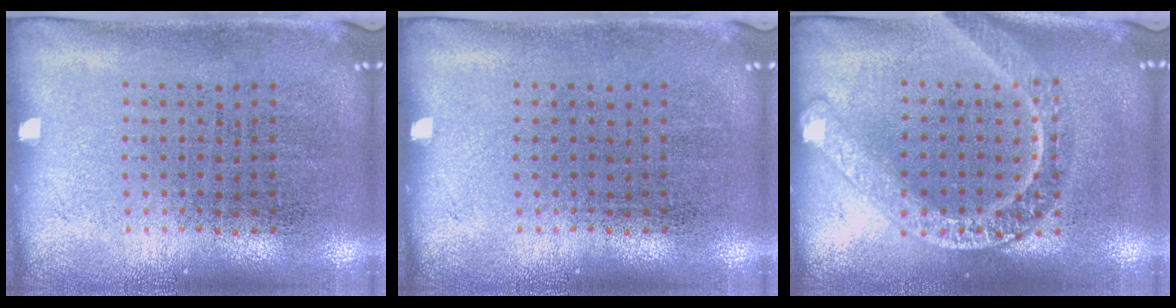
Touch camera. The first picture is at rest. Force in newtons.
{"total": 0.0}
{"total": 2.4, "press": 2.4, "slide": 0.2}